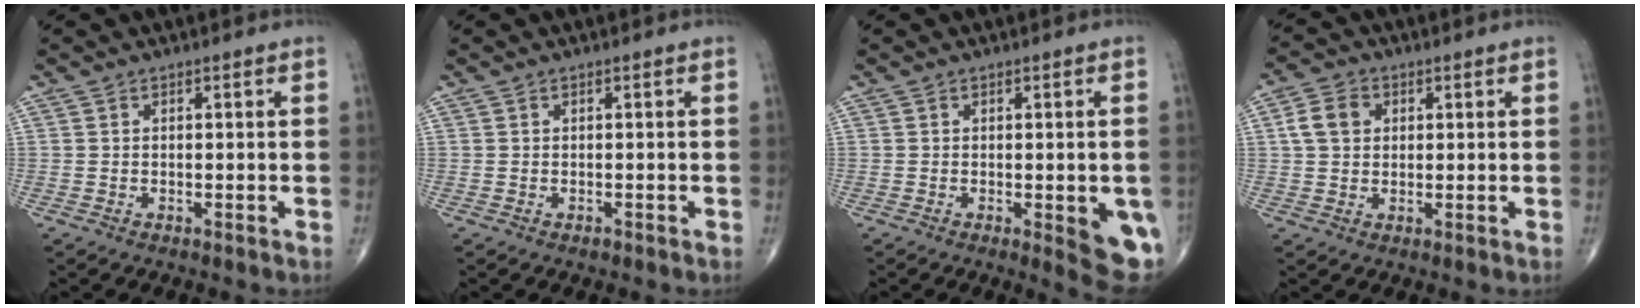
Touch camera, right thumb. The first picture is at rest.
{"total": 0.5, "force": [-0.2, 0.3, 0.3], "torque": [-0.001, 0.001, -0.004]}
{"total": 8.5, "force": [-2.0, 2.6, 7.8], "torque": [-0.076, -0.014, -0.018]}
{"total": 5.6, "force": [1.3, 4.4, 3.3], "torque": [-0.052, 0.006, 0.021]}